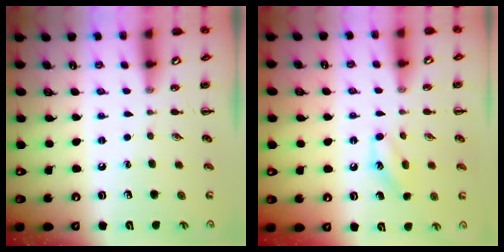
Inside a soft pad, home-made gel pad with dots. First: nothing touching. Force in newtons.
{"total": 7.7, "press": 7.4, "slide": 1.9}